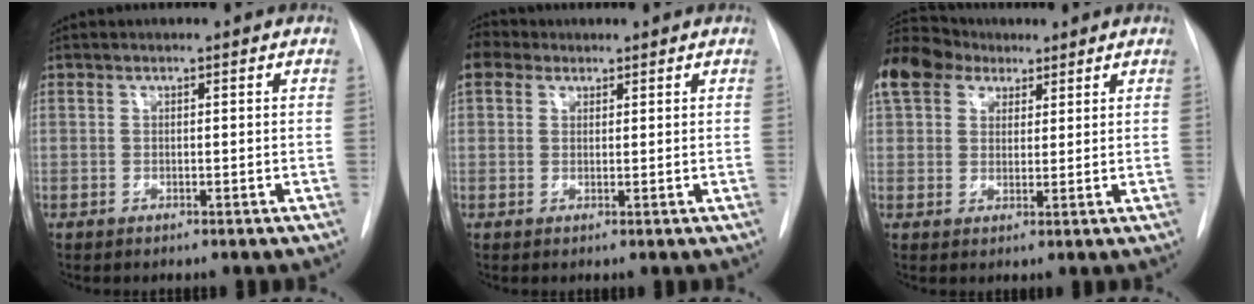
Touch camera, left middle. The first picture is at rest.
{"total": 2.9, "force": [2.2, 1.8, 0.3], "torque": [-0.007, 0.016, 0.042]}
{"total": 13.6, "force": [9.0, 8.7, 5.3], "torque": [-0.148, 0.062, 0.166]}